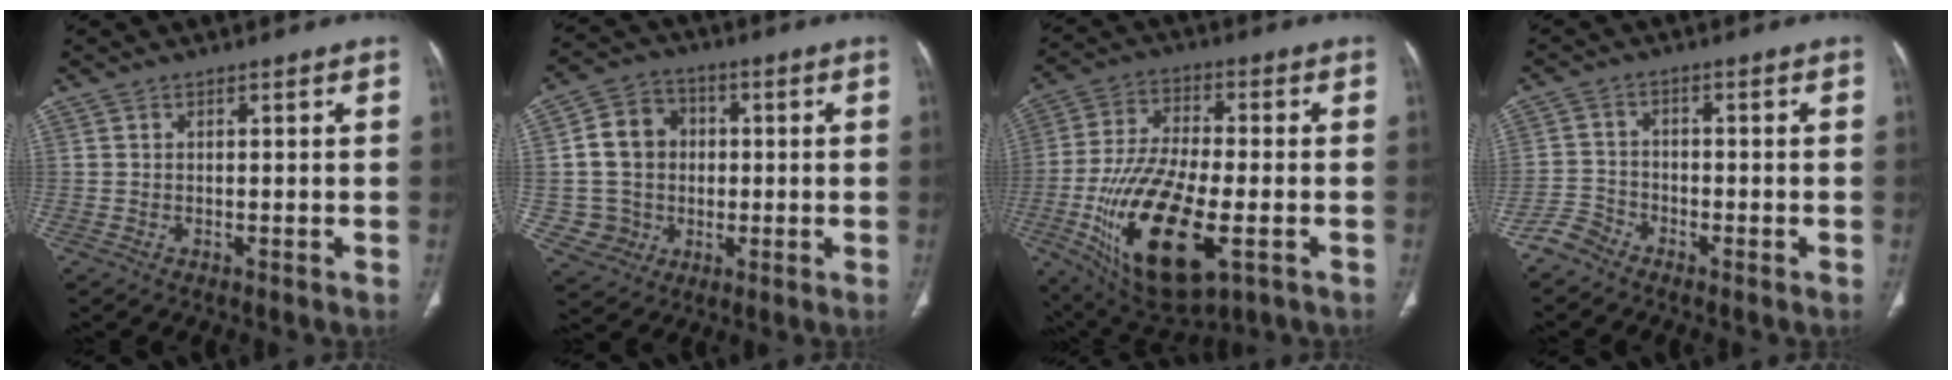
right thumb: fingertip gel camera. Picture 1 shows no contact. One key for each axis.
{"total": 12.4, "fx": 0.9, "fy": 11.5, "fz": 4.4, "tx": -0.050, "ty": 0.013, "tz": 0.024}
{"total": 21.8, "fx": -6.6, "fy": 9.3, "fz": 18.6, "tx": -0.366, "ty": -0.006, "tz": -0.101}
{"total": 3.3, "fx": -2.9, "fy": 1.4, "fz": -0.1, "tx": 0.009, "ty": 0.005, "tz": -0.068}